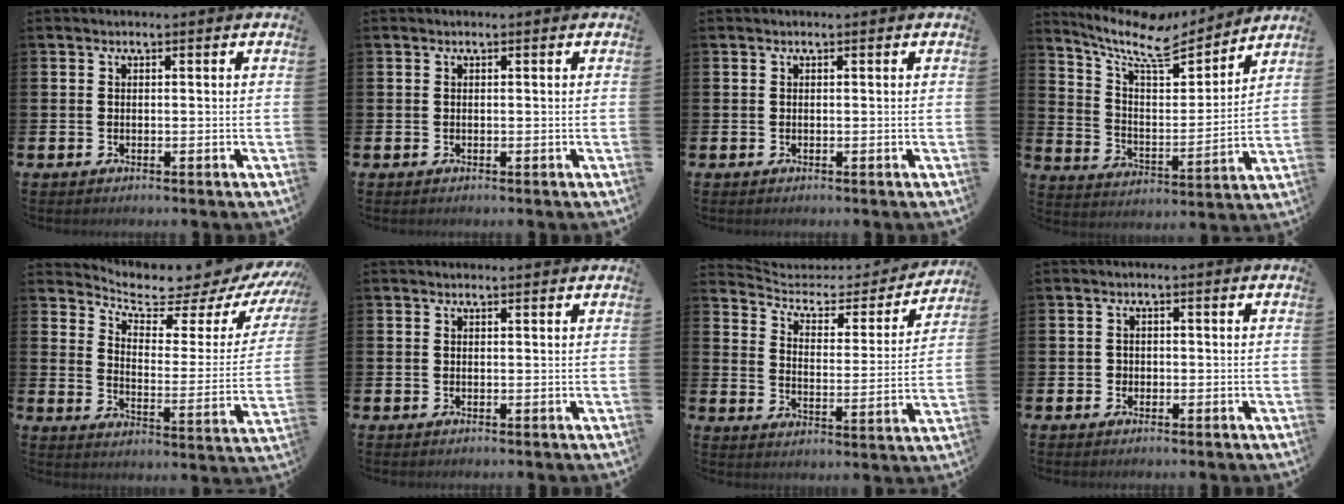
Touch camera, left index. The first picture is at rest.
{"total": 0.0}
{"total": 0.0}
{"total": 10.3, "force": [8.7, 3.1, 4.6], "torque": [-0.117, -0.061, 0.146]}
{"total": 5.6, "force": [5.2, 1.5, 1.5], "torque": [-0.041, -0.058, 0.076]}
{"total": 0.7, "force": [0.7, -0.1, 0.1], "torque": [0.009, -0.005, 0.012]}
{"total": 5.0, "force": [4.2, 2.4, 1.2], "torque": [-0.055, -0.035, 0.065]}
{"total": 1.0, "force": [-0.1, 1.0, 0.1], "torque": [0.006, 0.003, -0.006]}